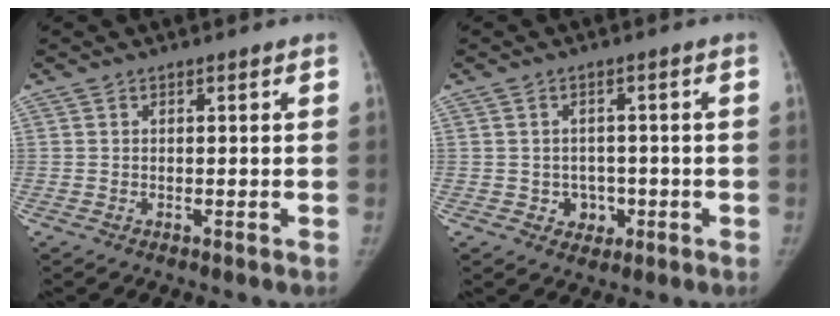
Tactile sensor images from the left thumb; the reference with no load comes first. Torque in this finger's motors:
{"motor_torque": [0.00, 0.00, 0.12, 0.14, 0.00]}